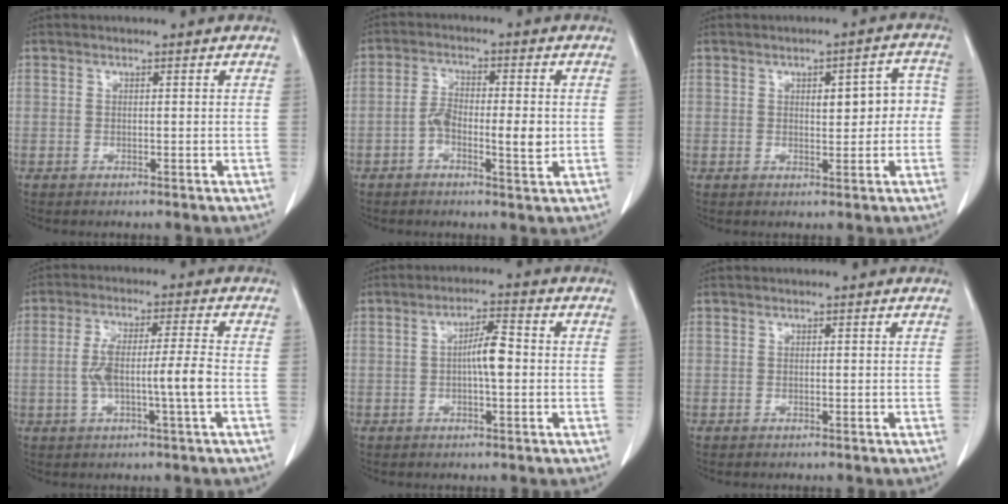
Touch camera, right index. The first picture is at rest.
{"total": 6.2, "force": [-1.3, 2.1, 5.7], "torque": [-0.102, 0.007, -0.023]}
{"total": 5.7, "force": [0.4, 2.5, 5.1], "torque": [-0.058, 0.027, 0.006]}
{"total": 8.0, "force": [-1.4, 0.1, 7.9], "torque": [-0.156, 0.011, -0.025]}
{"total": 4.7, "force": [-0.2, 0.8, 4.7], "torque": [-0.085, 0.009, -0.005]}
{"total": 0.0}